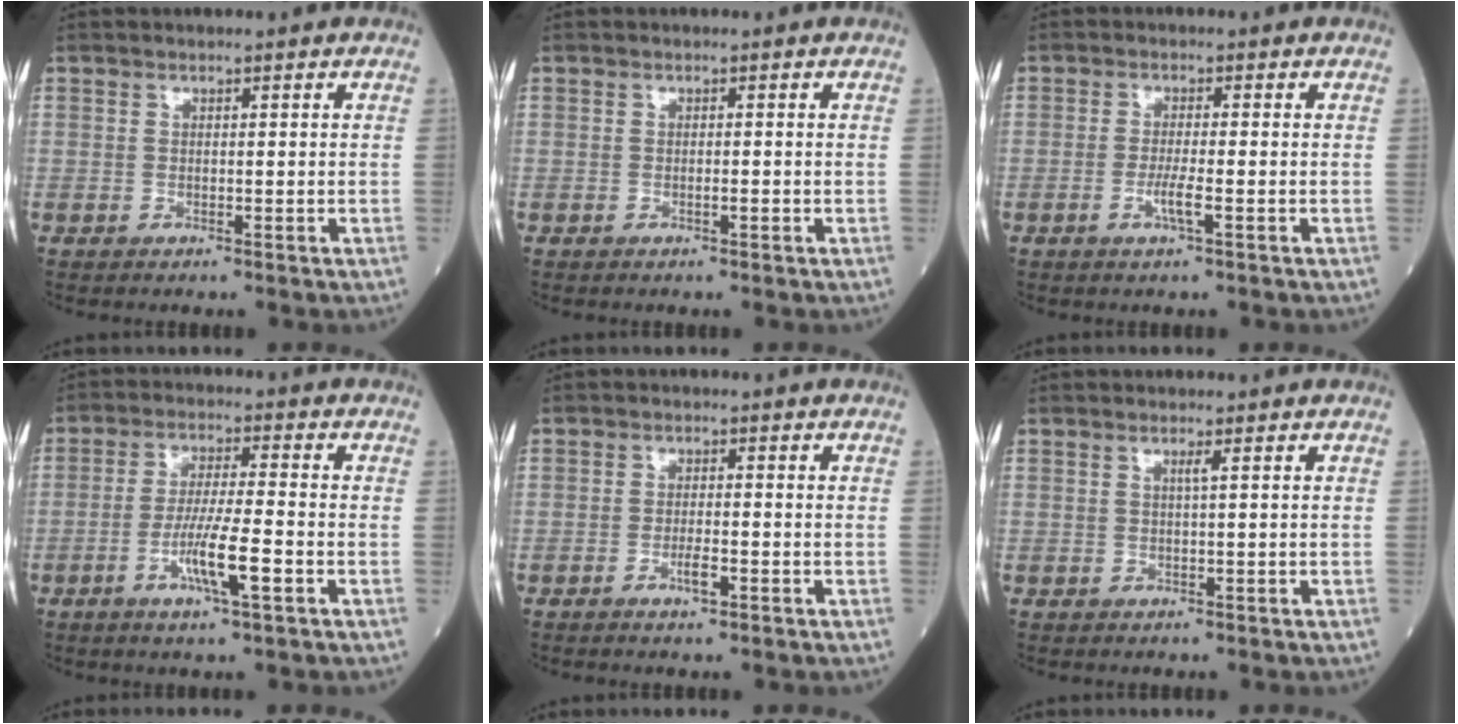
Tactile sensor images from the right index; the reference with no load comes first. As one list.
[{"total": 0.5, "force": [-0.2, 0.0, 0.5], "torque": [-0.008, 0.001, -0.003]}, {"total": 2.7, "force": [-1.0, -0.1, 2.5], "torque": [-0.052, -0.004, -0.020]}, {"total": 7.8, "force": [-3.0, 0.2, 7.2], "torque": [-0.134, -0.008, -0.057]}, {"total": 2.4, "force": [-1.3, 0.3, 2.0], "torque": [-0.035, 0.000, -0.023]}, {"total": 0.8, "force": [0.2, -0.3, 0.7], "torque": [-0.018, -0.001, 0.007]}]